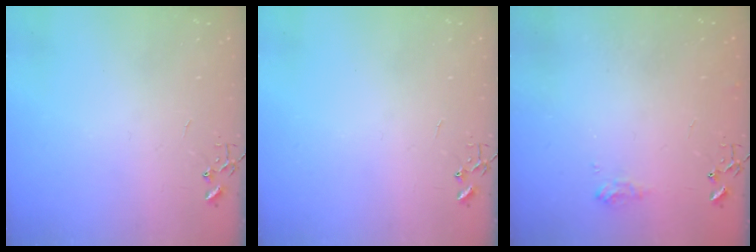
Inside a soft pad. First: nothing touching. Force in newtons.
{"total": 0.0}
{"total": 7.4, "press": 7.3, "slide": 0.9}